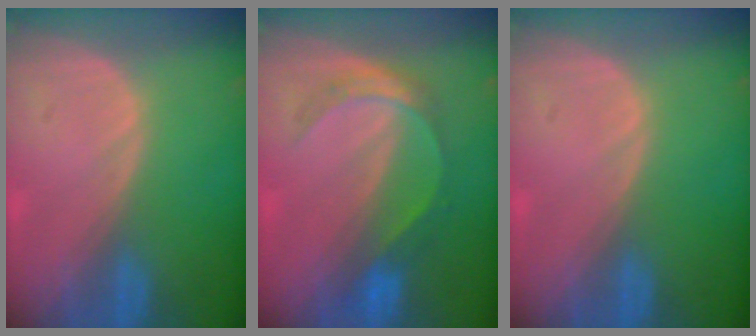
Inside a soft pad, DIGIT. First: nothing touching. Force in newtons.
{"total": 5.3, "press": 5.0, "slide": 1.7}
{"total": 0.0}